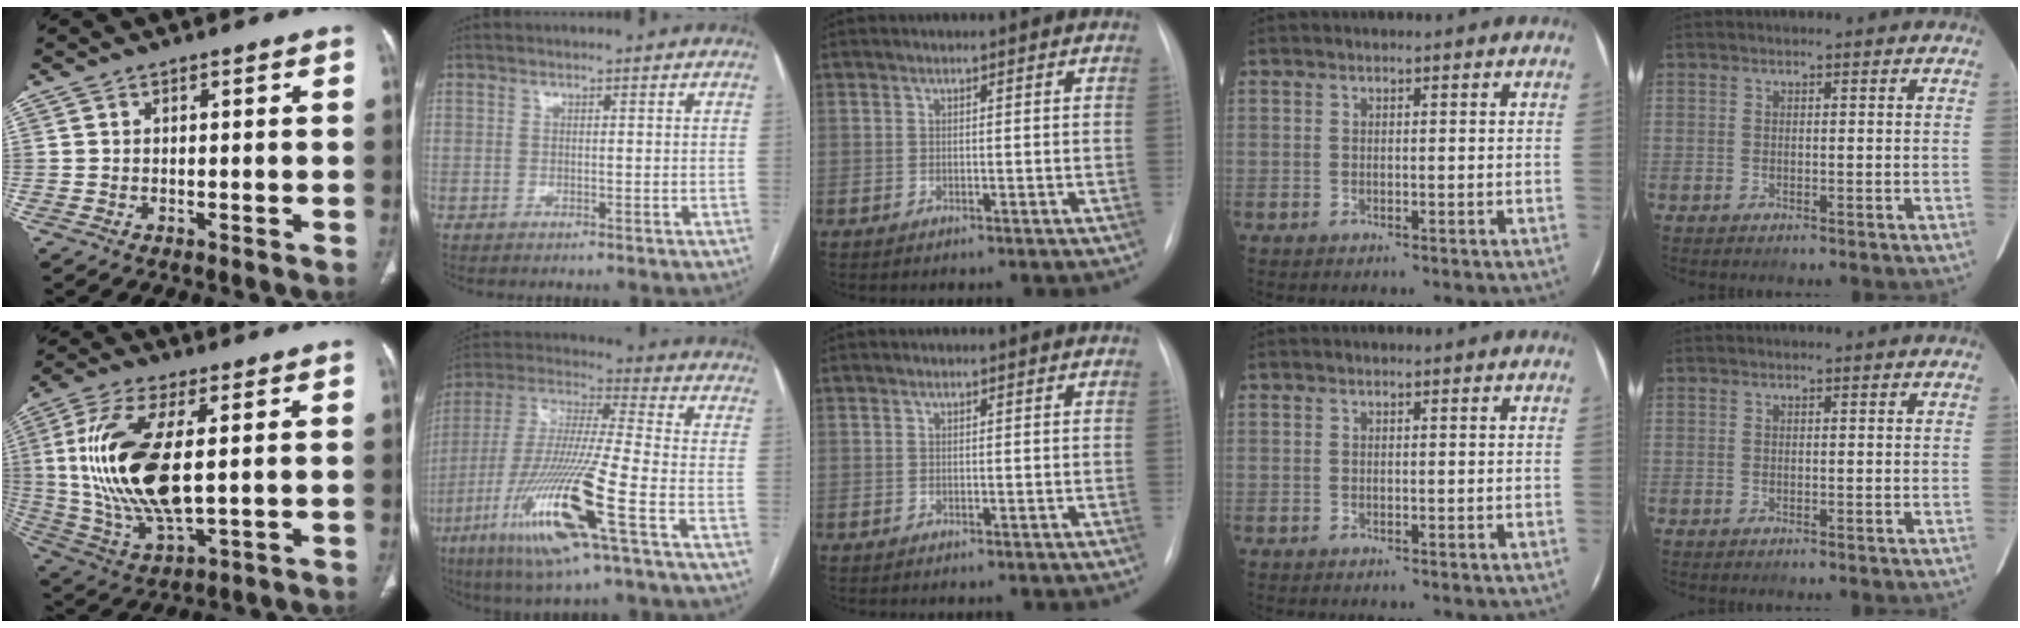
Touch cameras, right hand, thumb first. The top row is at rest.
{"thumb": {"total": 18.9, "force": [2.1, 7.9, 17.1], "torque": [-0.362, -0.016, 0.049]}, "index": {"total": 19.5, "force": [-8.5, 0.7, 17.5], "torque": [-0.385, -0.037, -0.161]}}